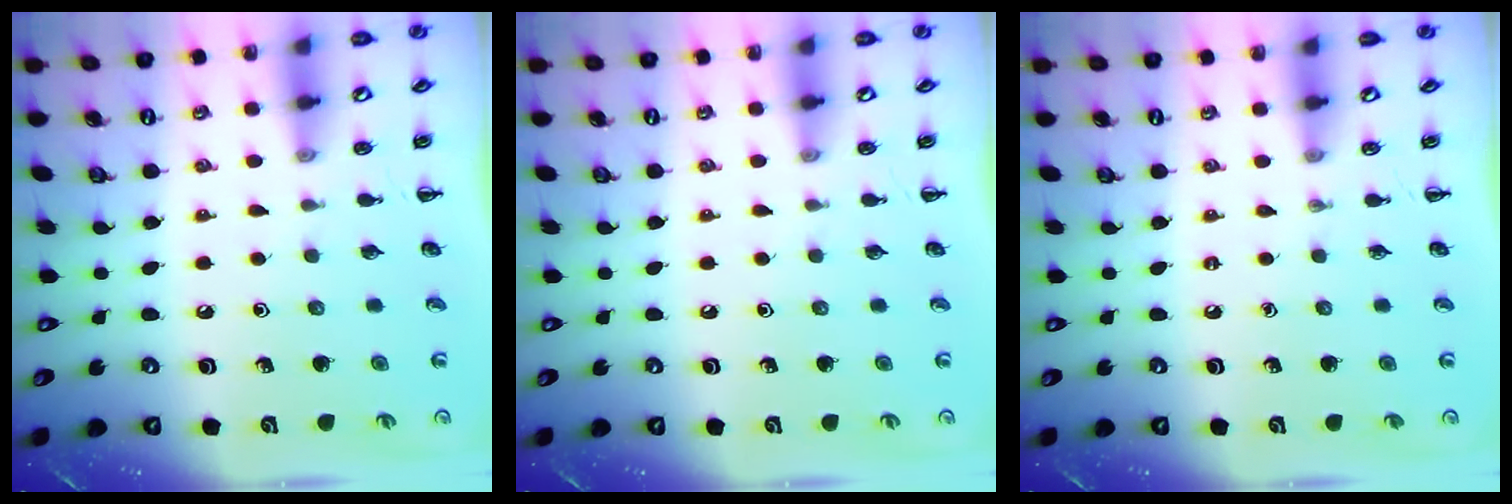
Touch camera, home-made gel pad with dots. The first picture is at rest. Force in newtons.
{"total": 0.0}
{"total": 0.0}